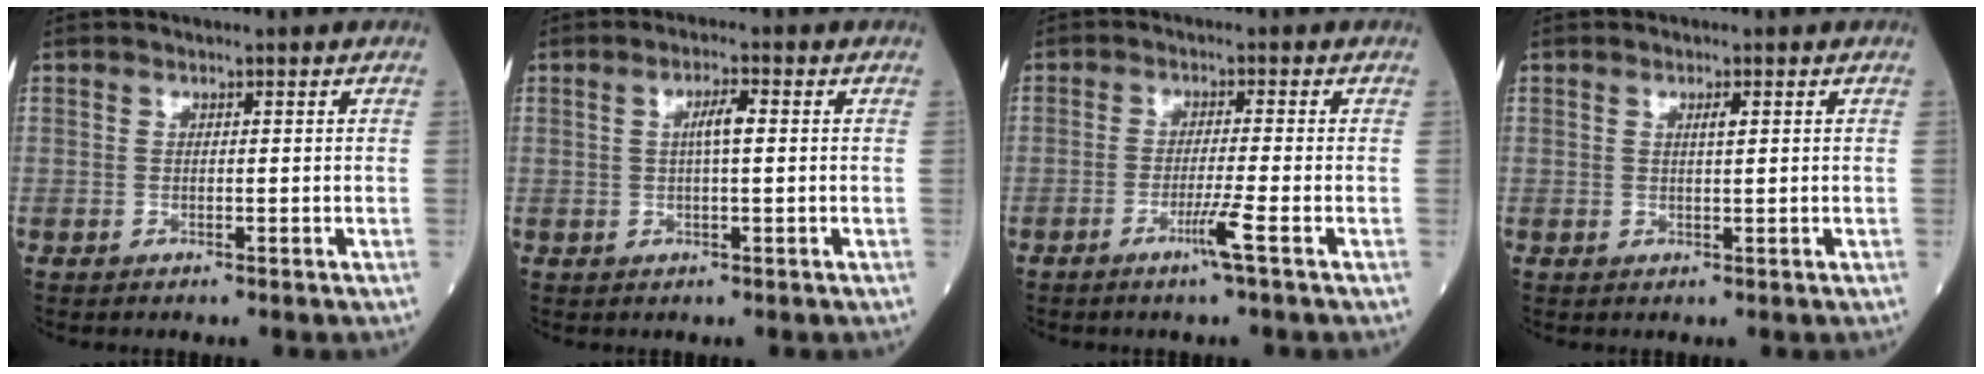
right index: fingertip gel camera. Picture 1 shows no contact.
{"total": 3.0, "force": [0.4, 0.3, 3.0], "torque": [-0.056, 0.005, 0.008]}
{"total": 3.7, "force": [-1.9, -1.0, 3.0], "torque": [-0.061, -0.009, -0.040]}
{"total": 1.2, "force": [0.5, 0.1, 1.1], "torque": [-0.022, 0.000, 0.007]}